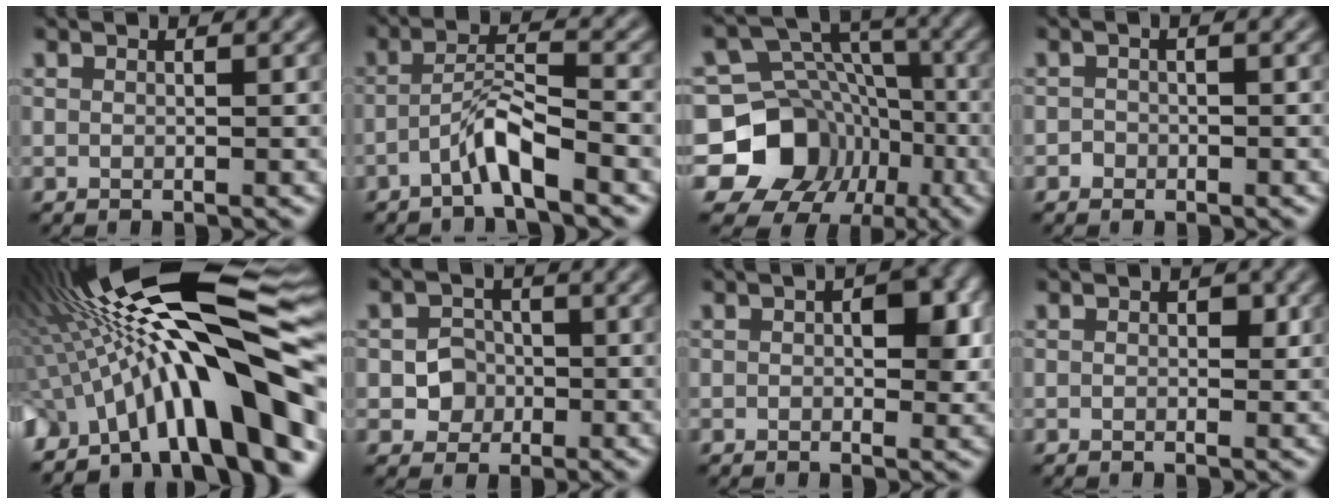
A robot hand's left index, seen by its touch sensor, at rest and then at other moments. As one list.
[{"total": 3.3, "force": [-2.1, 0.2, 2.5], "torque": [-0.050, 0.015, -0.046]}, {"total": 12.2, "force": [-4.5, 10.5, 4.3], "torque": [-0.085, 0.003, -0.103]}, {"total": 0.6, "force": [-0.4, 0.4, 0.2], "torque": [-0.004, -0.001, -0.007]}, {"total": 17.6, "force": [-2.1, 3.4, 17.2], "torque": [-0.235, 0.029, -0.048]}, {"total": 2.3, "force": [-0.4, 2.1, 0.9], "torque": [-0.002, 0.001, -0.012]}, {"total": 3.8, "force": [0.6, 1.8, 3.3], "torque": [-0.037, 0.003, 0.004]}, {"total": 0.9, "force": [0.2, 0.5, 0.7], "torque": [-0.007, -0.004, 0.002]}]